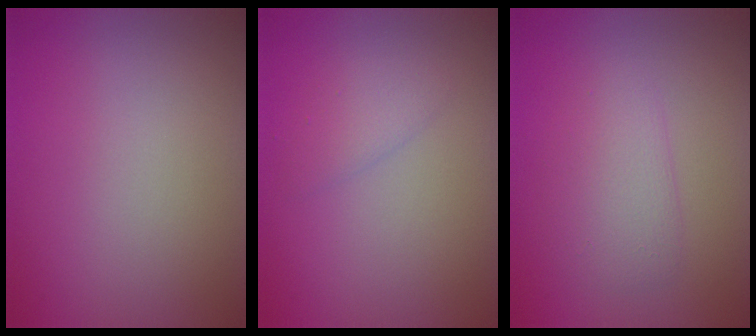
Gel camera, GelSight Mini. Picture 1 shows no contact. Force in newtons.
{"total": 1.4, "press": 1.4, "slide": 0.2}
{"total": 2.5, "press": 2.5, "slide": 0.1}